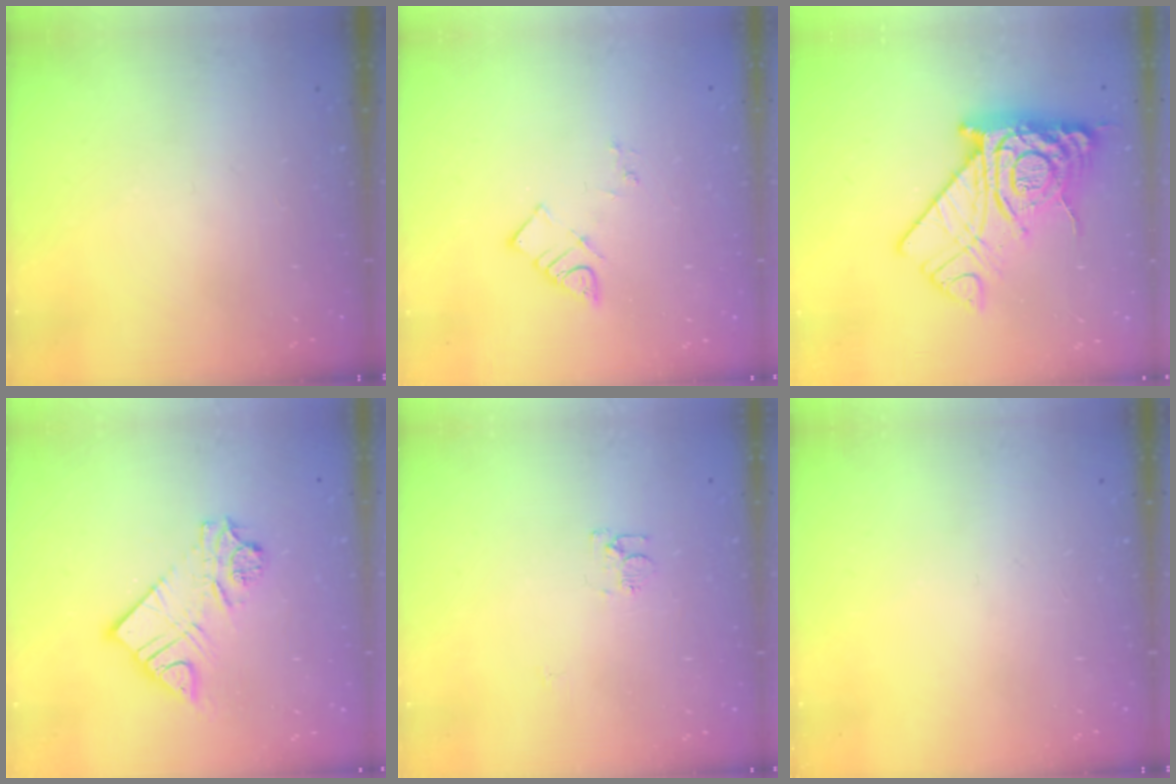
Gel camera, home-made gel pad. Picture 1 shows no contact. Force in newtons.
{"total": 3.4, "press": 3.4, "slide": 0.2}
{"total": 21.4, "press": 21.3, "slide": 2.0}
{"total": 13.3, "press": 13.3, "slide": 1.4}
{"total": 5.5, "press": 5.5, "slide": 0.4}
{"total": 0.0}